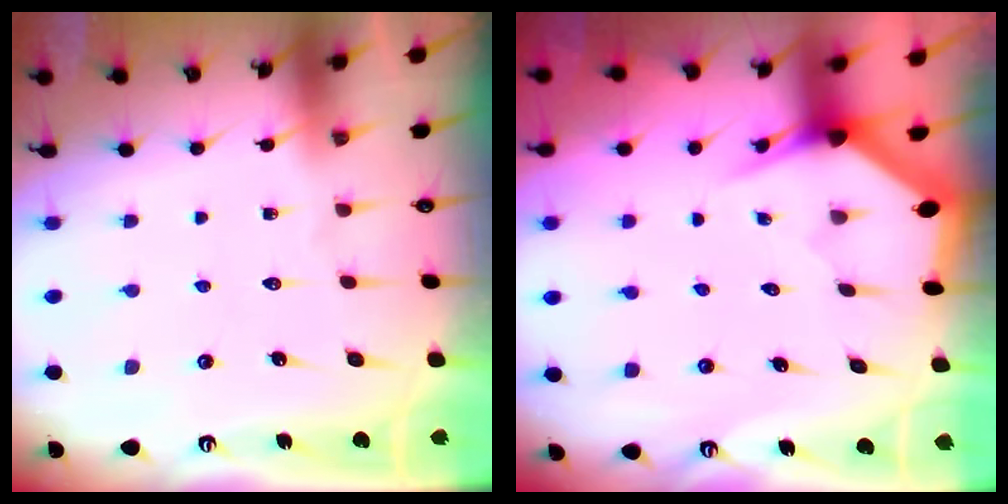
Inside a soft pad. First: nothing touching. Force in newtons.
{"total": 3.0, "press": 3.0, "slide": 0.1}